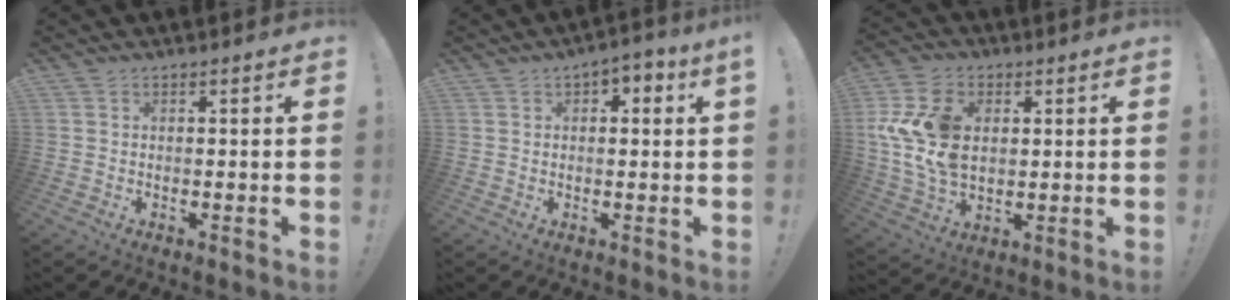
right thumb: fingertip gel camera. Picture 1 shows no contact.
{"total": 3.0, "force": [0.4, 1.4, 2.6], "torque": [-0.037, 0.006, 0.003]}
{"total": 16.9, "force": [2.9, 12.1, 11.5], "torque": [-0.231, -0.008, 0.056]}